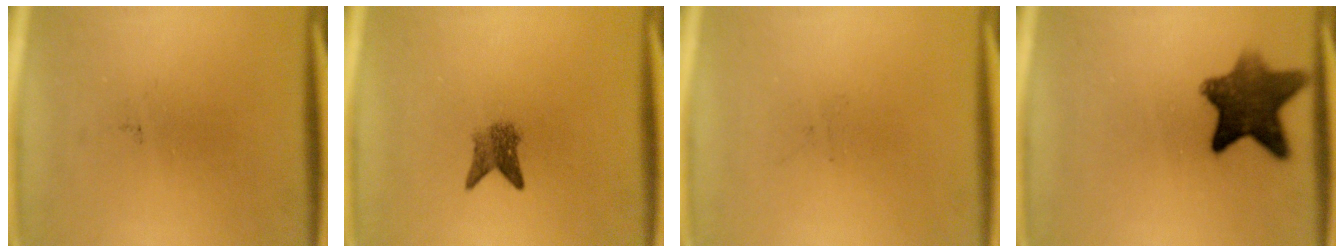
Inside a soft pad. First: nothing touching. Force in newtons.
{"total": 2.8}
{"total": 0.0}
{"total": 9.8}